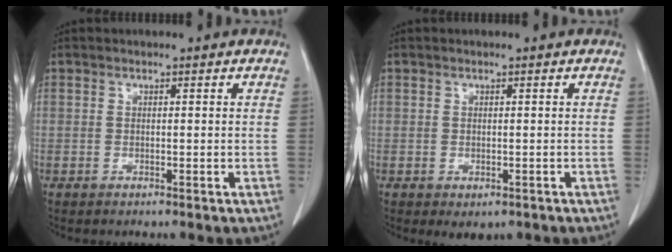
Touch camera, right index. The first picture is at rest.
{"total": 0.9, "force": [-0.3, 0.7, 0.4], "torque": [-0.006, 0.001, 0.000]}